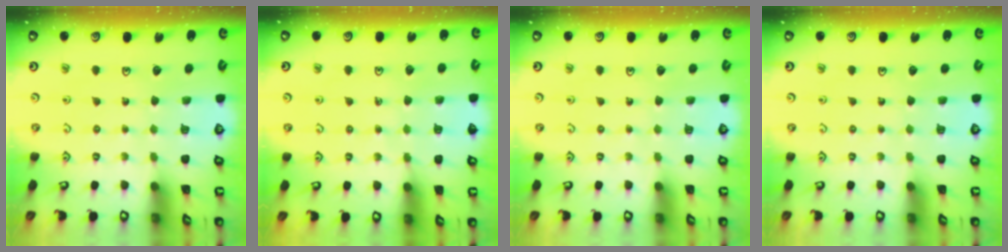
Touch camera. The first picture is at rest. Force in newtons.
{"total": 3.6, "press": 3.6, "slide": 0.5}
{"total": 0.0}
{"total": 0.0}